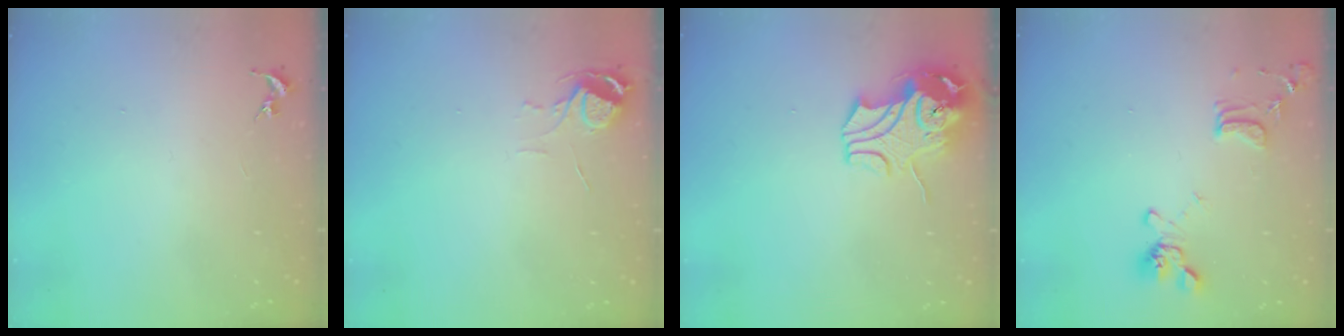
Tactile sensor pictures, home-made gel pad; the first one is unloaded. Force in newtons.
{"total": 5.4, "press": 5.4, "slide": 0.5}
{"total": 11.2, "press": 11.0, "slide": 1.9}
{"total": 13.7, "press": 13.6, "slide": 1.5}